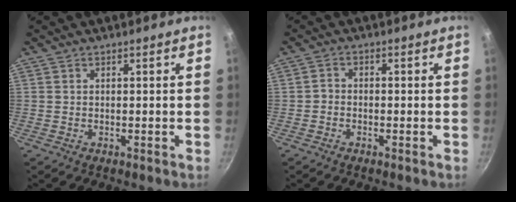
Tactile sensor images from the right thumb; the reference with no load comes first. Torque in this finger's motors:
{"motor_torque": [-0.58, 0.04, 0.12, 0.30, 0.09]}